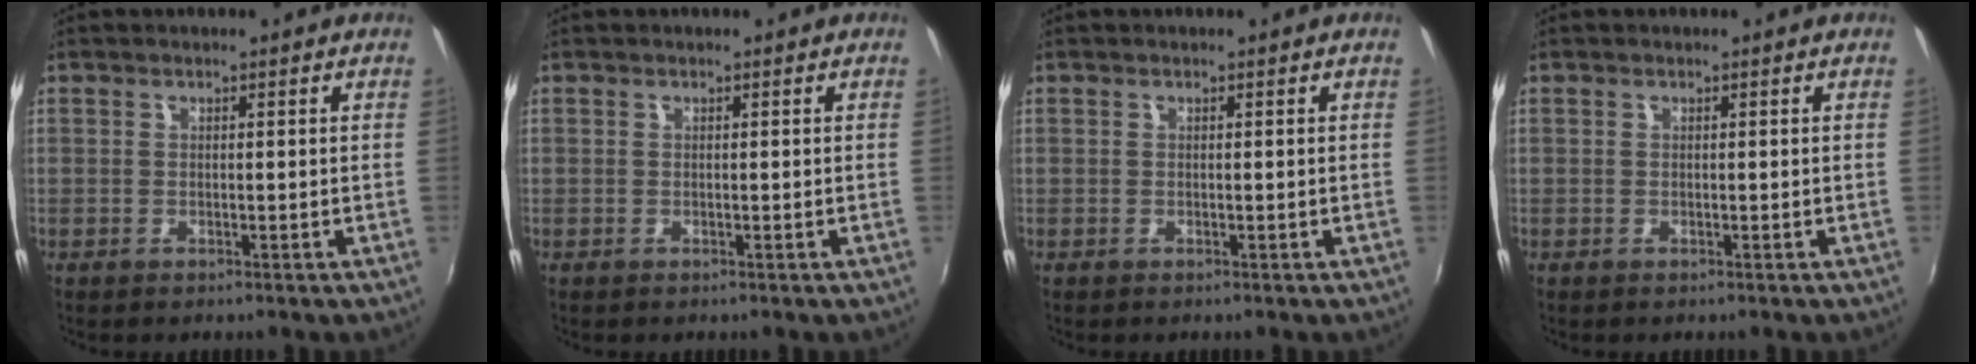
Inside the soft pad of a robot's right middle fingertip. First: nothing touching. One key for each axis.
{"total": 0.0}
{"total": 0.0}
{"total": 0.0}